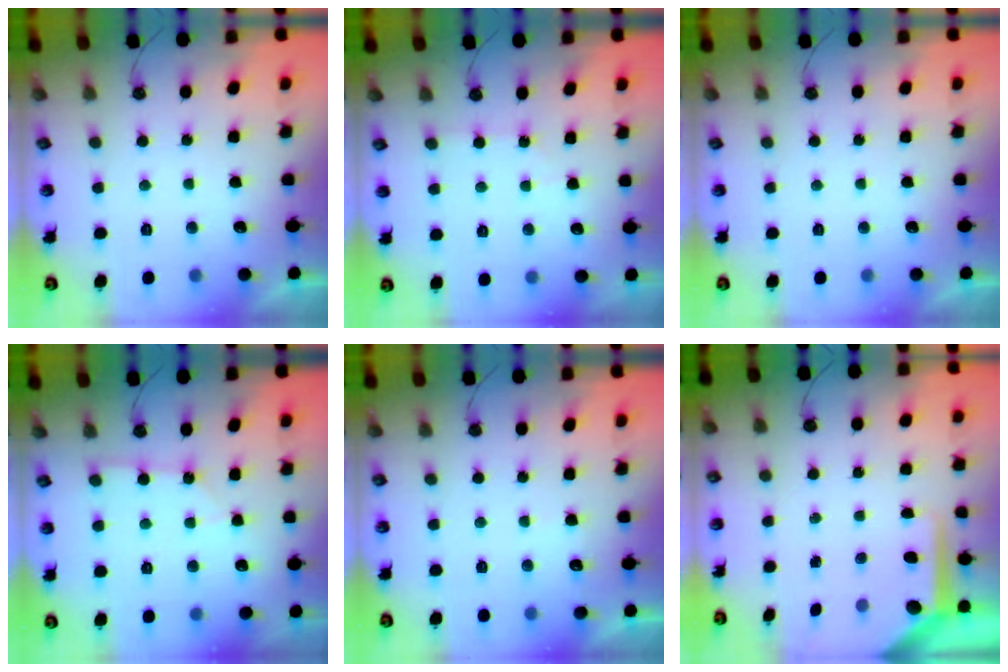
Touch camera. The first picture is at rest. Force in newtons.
{"total": 2.1, "press": 2.0, "slide": 0.3}
{"total": 0.0}
{"total": 1.3, "press": 1.3, "slide": 0.1}
{"total": 3.0, "press": 3.0, "slide": 0.3}
{"total": 7.5, "press": 7.5, "slide": 0.5}